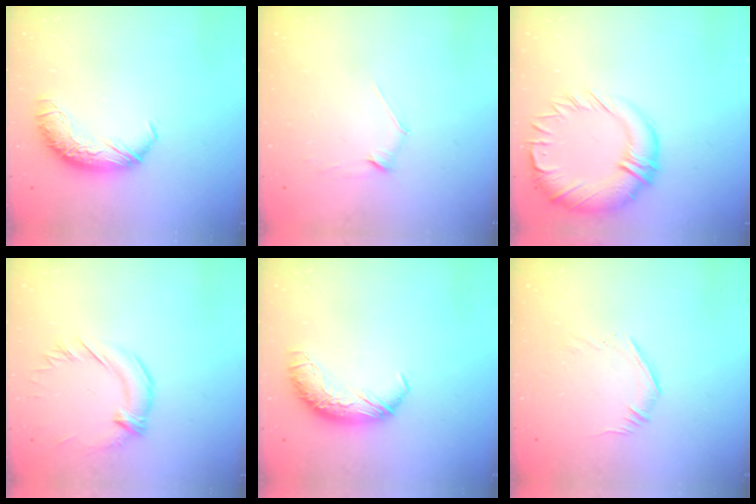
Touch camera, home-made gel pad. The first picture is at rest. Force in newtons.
{"total": 7.1, "press": 7.1, "slide": 1.0}
{"total": 6.0, "press": 4.8, "slide": 3.6}
{"total": 1.3, "press": 1.1, "slide": 0.7}
{"total": 0.0}
{"total": 5.5, "press": 5.4, "slide": 1.4}